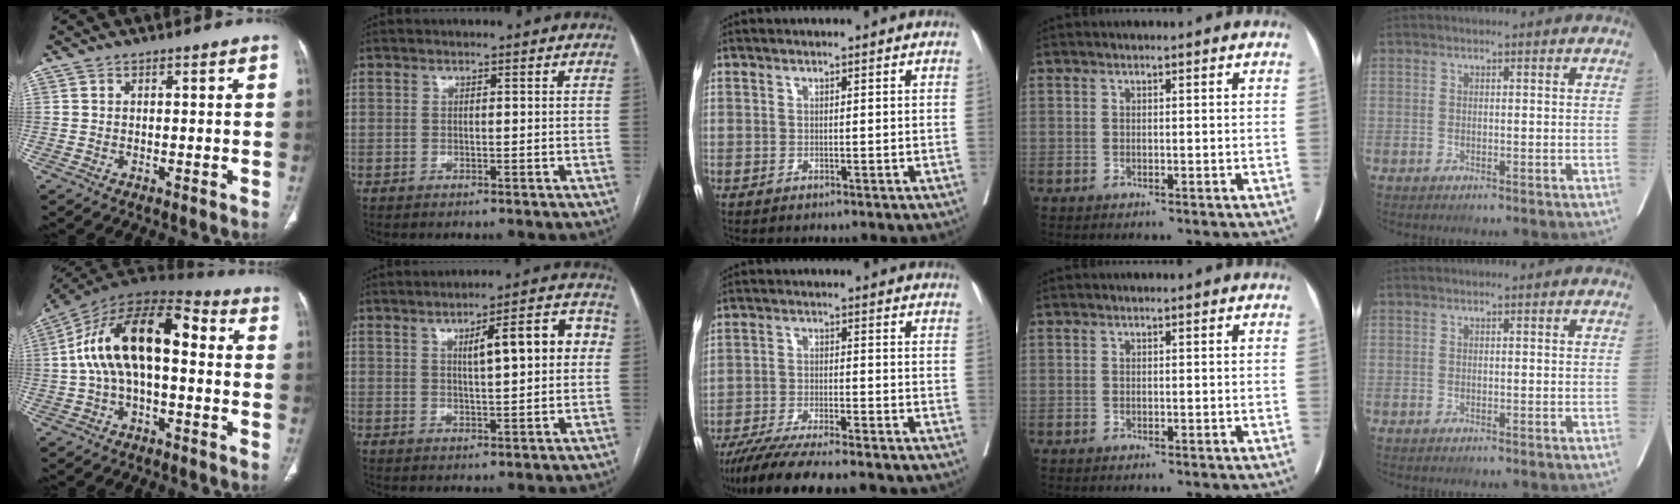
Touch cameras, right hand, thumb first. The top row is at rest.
{"thumb": {"total": 18.5, "force": [1.0, 9.3, 15.9], "torque": [-0.276, 0.053, 0.007]}, "index": {"total": 9.5, "force": [2.1, 2.2, 9.1], "torque": [-0.128, 0.024, 0.030]}, "middle": {"total": 16.2, "force": [-13.9, 1.5, 8.0], "torque": [-0.129, -0.028, -0.212]}}